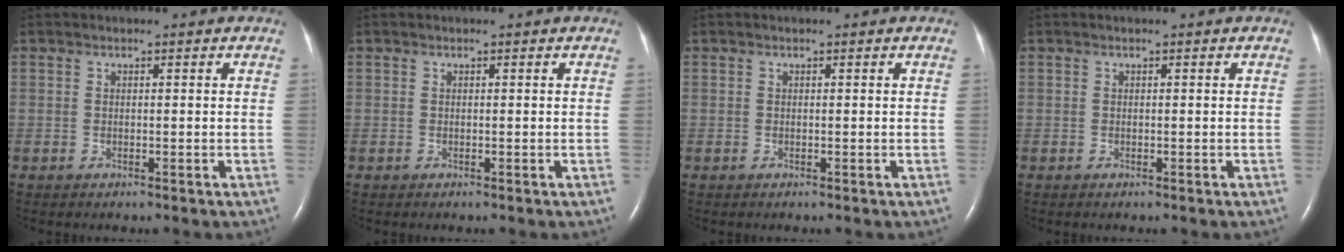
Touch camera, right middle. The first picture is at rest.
{"total": 0.0}
{"total": 0.0}
{"total": 0.0}